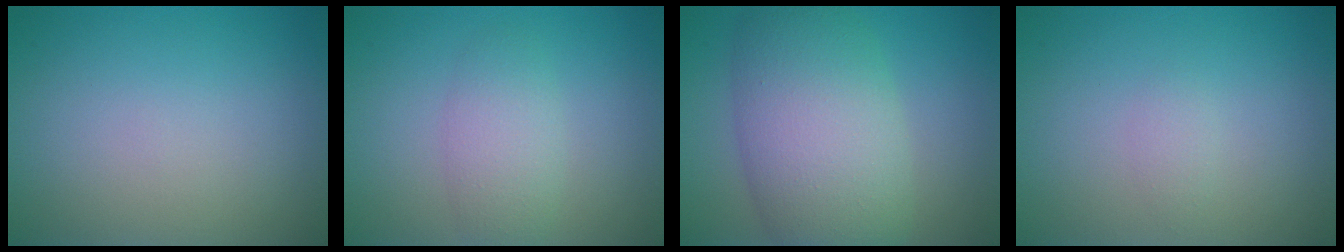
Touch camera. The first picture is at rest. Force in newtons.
{"total": 2.8, "press": 2.8, "slide": 0.2}
{"total": 9.5, "press": 9.5, "slide": 0.3}
{"total": 0.8, "press": 0.8, "slide": 0.1}